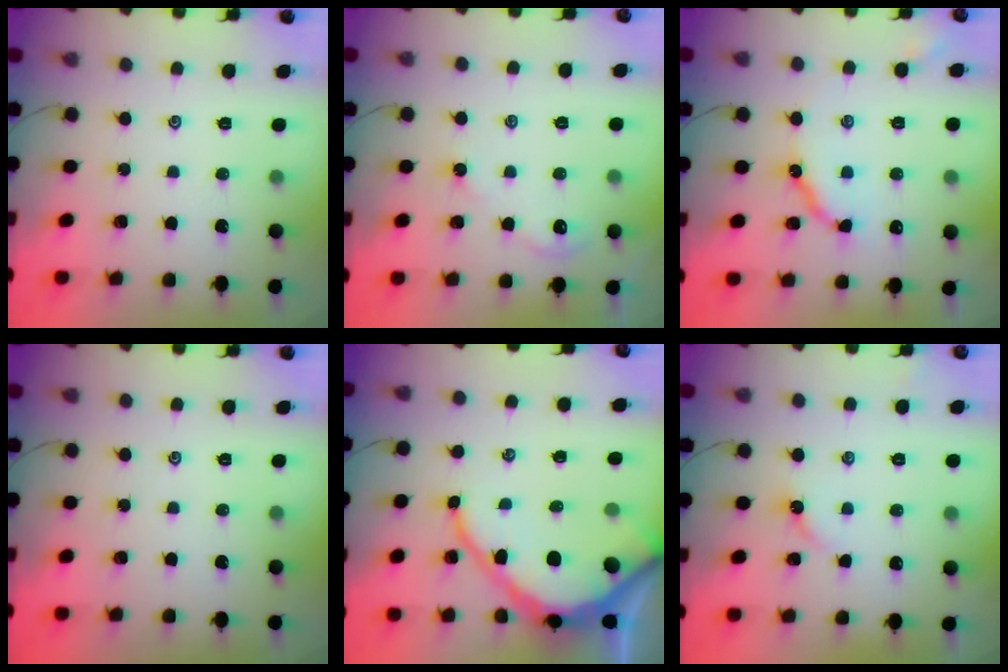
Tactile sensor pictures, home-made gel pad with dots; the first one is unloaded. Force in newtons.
{"total": 2.4, "press": 2.4, "slide": 0.4}
{"total": 8.5, "press": 8.5, "slide": 0.3}
{"total": 0.0}
{"total": 12.9, "press": 12.9, "slide": 1.1}
{"total": 2.6, "press": 2.5, "slide": 0.4}